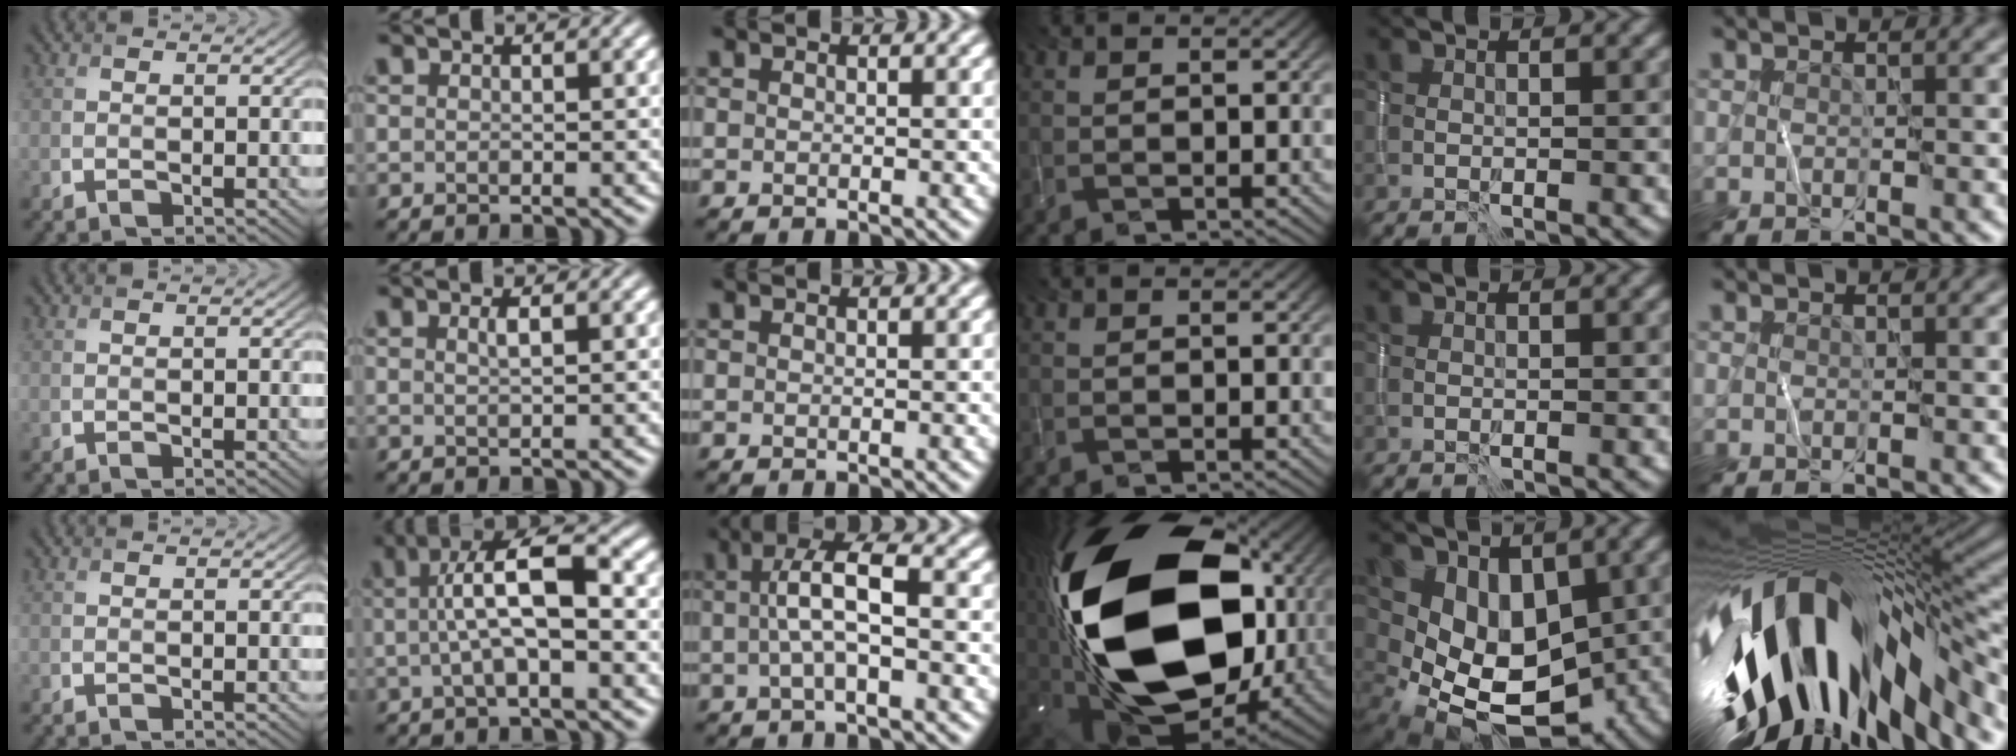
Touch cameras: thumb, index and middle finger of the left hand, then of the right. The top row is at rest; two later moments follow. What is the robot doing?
{"motion": "wipe", "object": "whiteboard"}